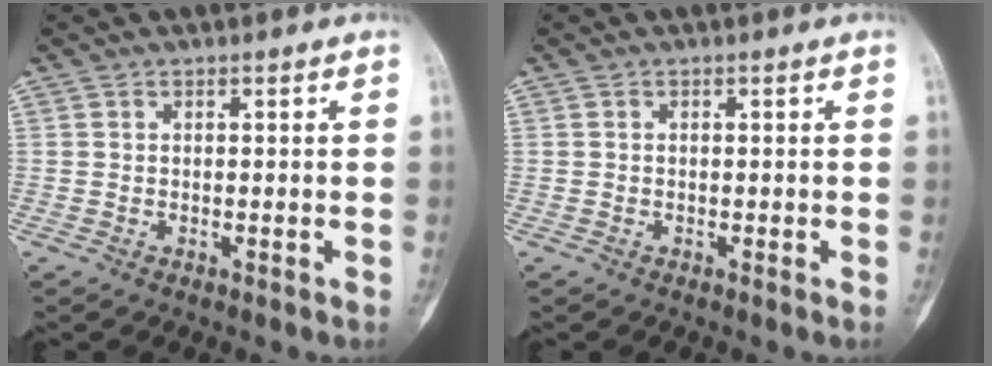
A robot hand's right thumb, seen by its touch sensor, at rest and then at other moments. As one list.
[{"total": 0.0}]